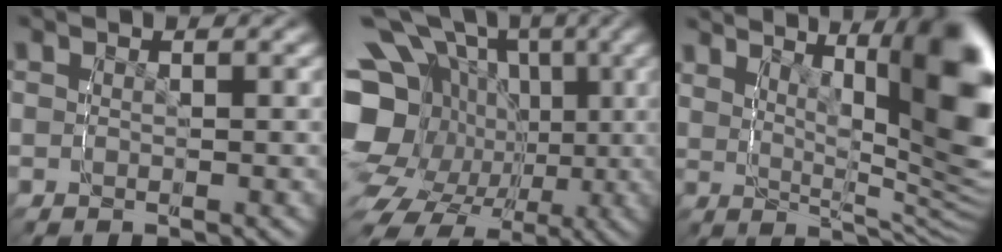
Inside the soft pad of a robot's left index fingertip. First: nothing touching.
{"total": 16.7, "force": [-0.6, 14.5, 8.2], "torque": [-0.164, -0.057, -0.010]}
{"total": 13.1, "force": [4.0, 5.4, 11.2], "torque": [-0.123, 0.006, 0.060]}